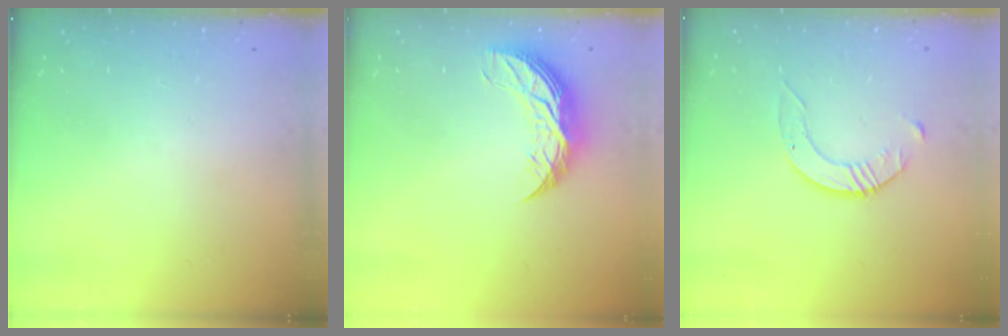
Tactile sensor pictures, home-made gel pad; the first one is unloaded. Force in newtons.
{"total": 9.7, "press": 9.7, "slide": 0.5}
{"total": 3.4, "press": 3.3, "slide": 0.4}